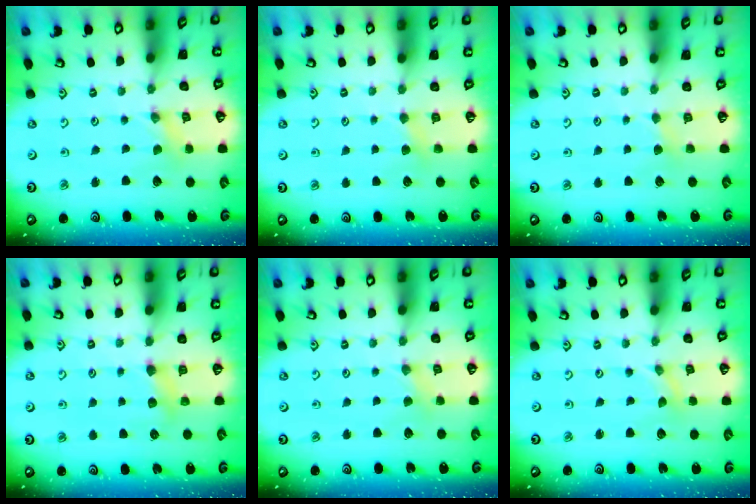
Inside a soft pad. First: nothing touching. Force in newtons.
{"total": 3.6, "press": 3.6, "slide": 0.5}
{"total": 2.8, "press": 2.8, "slide": 0.3}
{"total": 4.3, "press": 4.2, "slide": 0.5}
{"total": 2.0, "press": 2.0, "slide": 0.4}
{"total": 0.0}